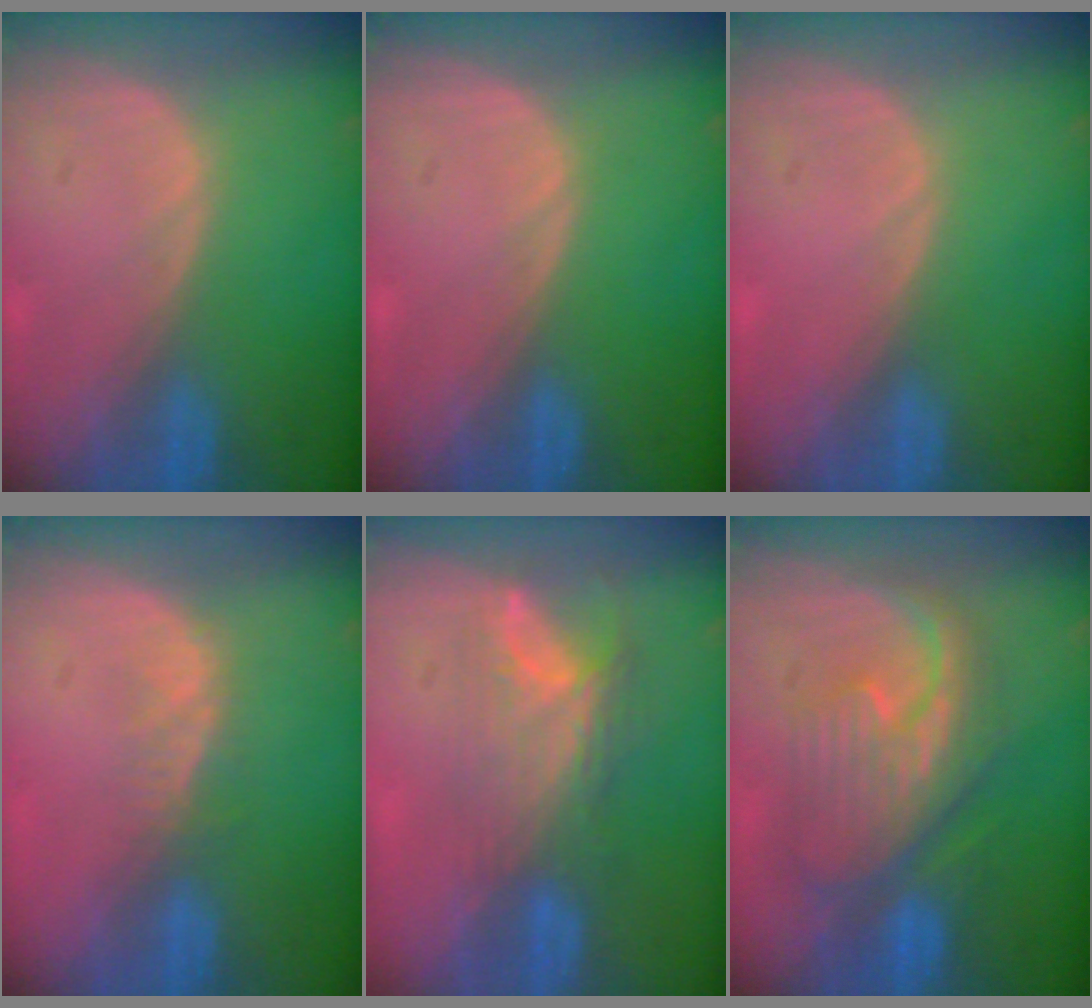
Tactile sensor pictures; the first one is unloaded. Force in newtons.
{"total": 0.0}
{"total": 0.0}
{"total": 2.8, "press": 2.3, "slide": 1.7}
{"total": 8.0, "press": 6.6, "slide": 4.5}
{"total": 9.4, "press": 9.4, "slide": 0.6}